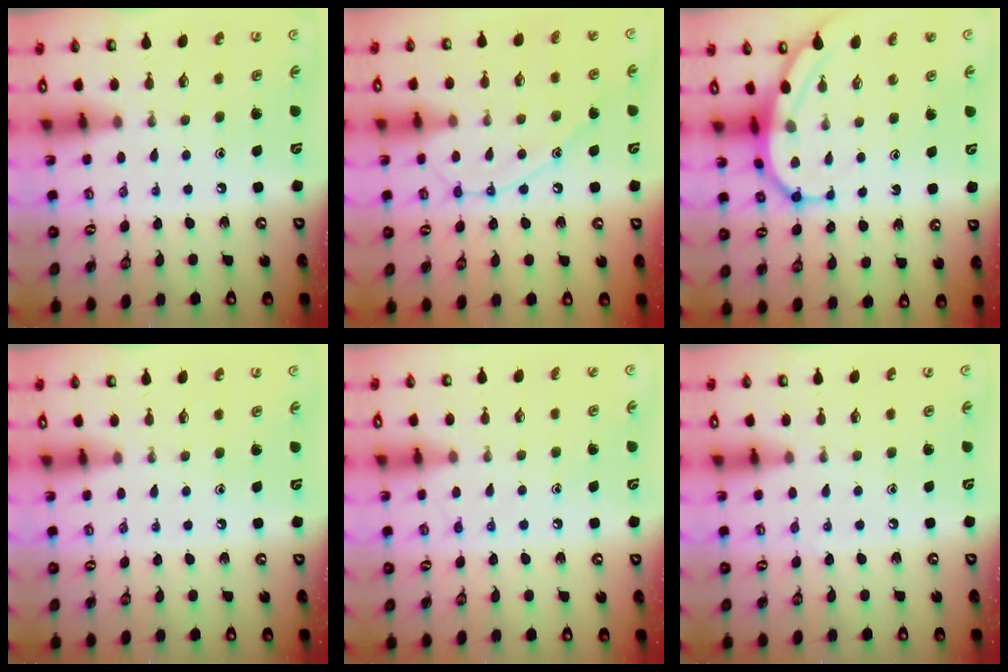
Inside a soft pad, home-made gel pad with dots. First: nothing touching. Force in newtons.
{"total": 11.5, "press": 11.4, "slide": 1.0}
{"total": 7.9, "press": 7.9, "slide": 0.8}
{"total": 0.0}
{"total": 5.3, "press": 5.2, "slide": 0.5}
{"total": 3.0, "press": 2.9, "slide": 0.3}